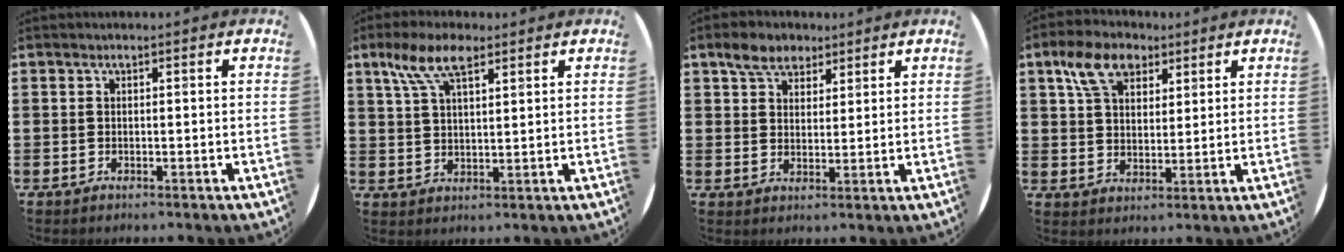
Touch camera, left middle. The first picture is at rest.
{"total": 6.9, "force": [4.3, 2.8, 4.6], "torque": [-0.101, 0.008, 0.076]}
{"total": 4.6, "force": [3.5, 2.7, 1.2], "torque": [-0.027, 0.007, 0.064]}
{"total": 7.4, "force": [4.6, 4.5, 3.5], "torque": [-0.071, 0.007, 0.084]}